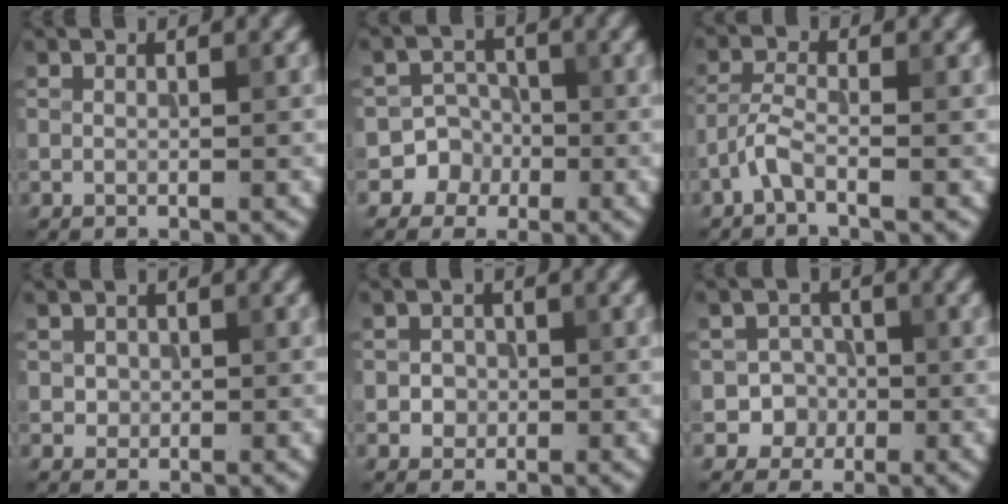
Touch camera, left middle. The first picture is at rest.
{"total": 4.3, "force": [-1.7, 4.0, 0.1], "torque": [0.030, 0.006, -0.048]}
{"total": 2.2, "force": [-1.4, 0.5, 1.6], "torque": [-0.038, 0.005, -0.038]}
{"total": 1.1, "force": [0.1, 1.0, 0.3], "torque": [-0.001, -0.003, 0.002]}
{"total": 1.4, "force": [-0.2, 1.3, 0.4], "torque": [0.003, -0.002, -0.004]}
{"total": 3.1, "force": [-1.1, 2.9, 0.4], "torque": [0.017, 0.008, -0.026]}